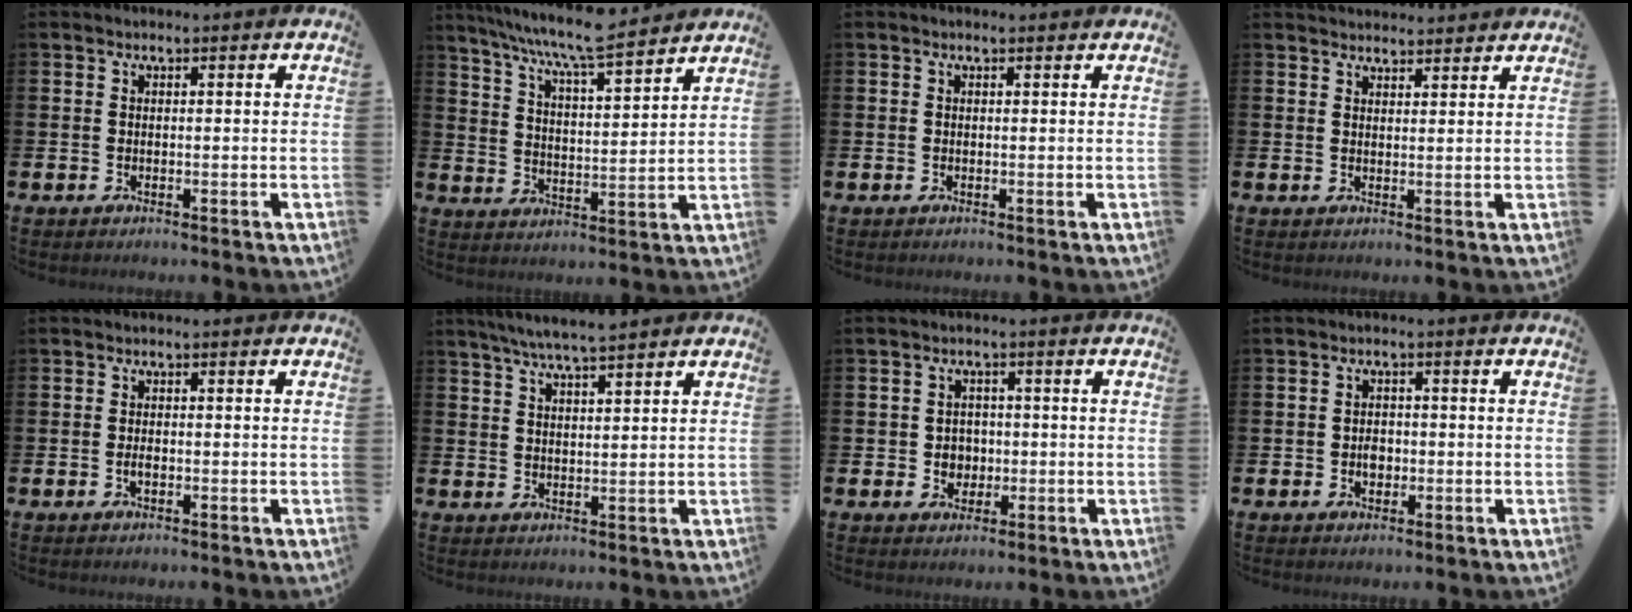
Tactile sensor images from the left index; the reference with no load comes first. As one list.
[{"total": 8.4, "force": [7.8, 0.2, 3.0], "torque": [-0.081, -0.051, 0.137]}, {"total": 0.0}, {"total": 2.7, "force": [2.6, 0.5, -0.1], "torque": [0.006, -0.015, 0.047]}, {"total": 1.3, "force": [-0.4, 0.6, 1.0], "torque": [-0.026, 0.005, -0.008]}, {"total": 5.3, "force": [4.9, 0.0, 2.0], "torque": [-0.049, -0.014, 0.086]}, {"total": 2.8, "force": [-0.2, 2.6, 1.0], "torque": [-0.011, 0.001, -0.013]}, {"total": 2.3, "force": [-0.5, 1.7, 1.4], "torque": [-0.010, -0.001, -0.015]}]